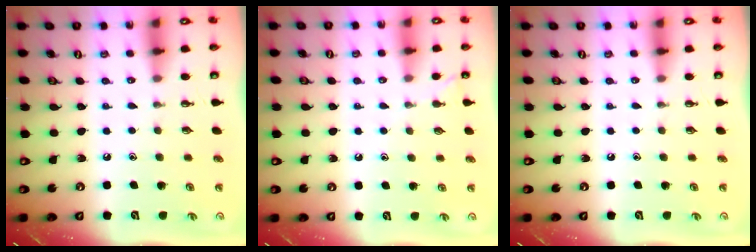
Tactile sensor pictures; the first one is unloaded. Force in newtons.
{"total": 3.0, "press": 3.0, "slide": 0.3}
{"total": 0.0}